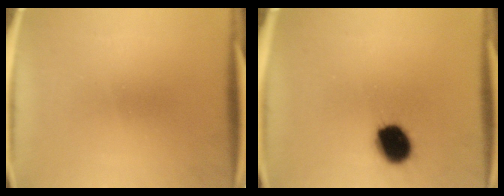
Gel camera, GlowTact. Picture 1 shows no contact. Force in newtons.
{"total": 10.7}